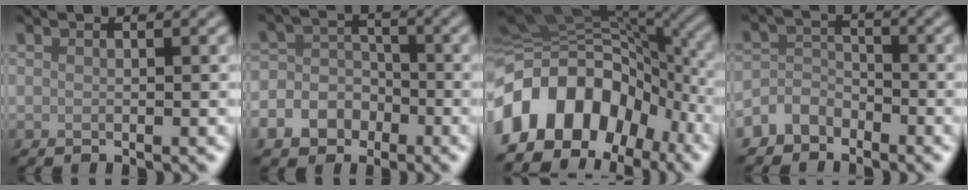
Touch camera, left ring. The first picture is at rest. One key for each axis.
{"total": 5.6, "fx": -2.7, "fy": 4.6, "fz": 1.6, "tx": -0.010, "ty": 0.001, "tz": -0.060}
{"total": 14.5, "fx": -6.0, "fy": 9.8, "fz": 8.9, "tx": -0.177, "ty": 0.003, "tz": -0.106}
{"total": 2.7, "fx": -2.0, "fy": 1.7, "fz": 0.5, "tx": -0.005, "ty": 0.008, "tz": -0.049}